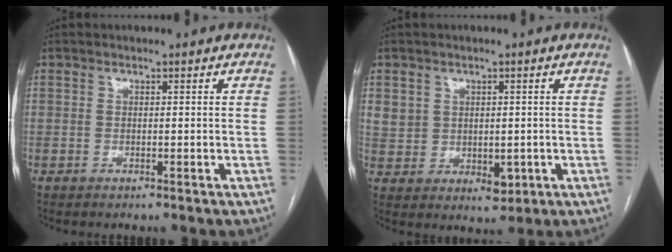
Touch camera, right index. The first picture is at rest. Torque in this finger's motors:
{"motor_torque": [-0.07, -0.01, 0.07, 0.04]}